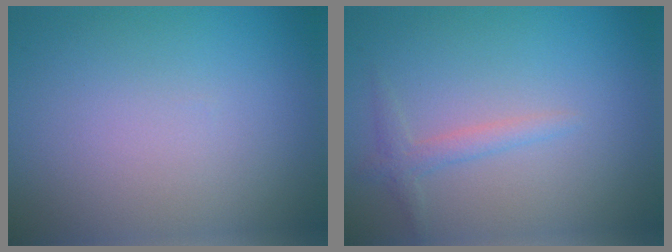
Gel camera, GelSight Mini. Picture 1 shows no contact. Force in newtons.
{"total": 1.5, "press": 1.5, "slide": 0.1}